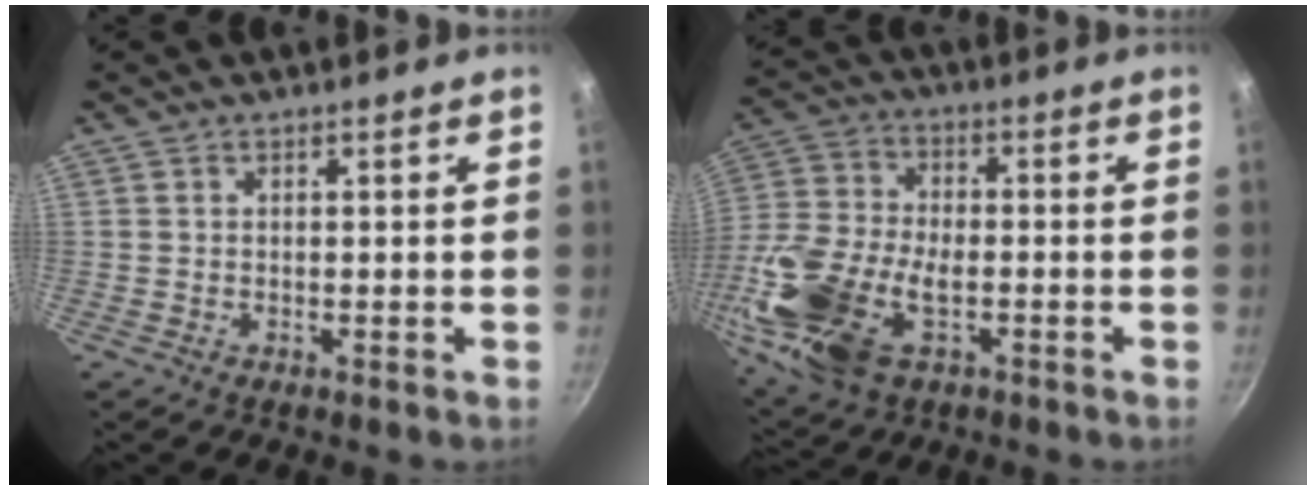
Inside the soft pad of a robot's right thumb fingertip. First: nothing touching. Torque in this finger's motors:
{"motor_torque": [2.51, 2.49, 0.39, -0.29, 0.45]}